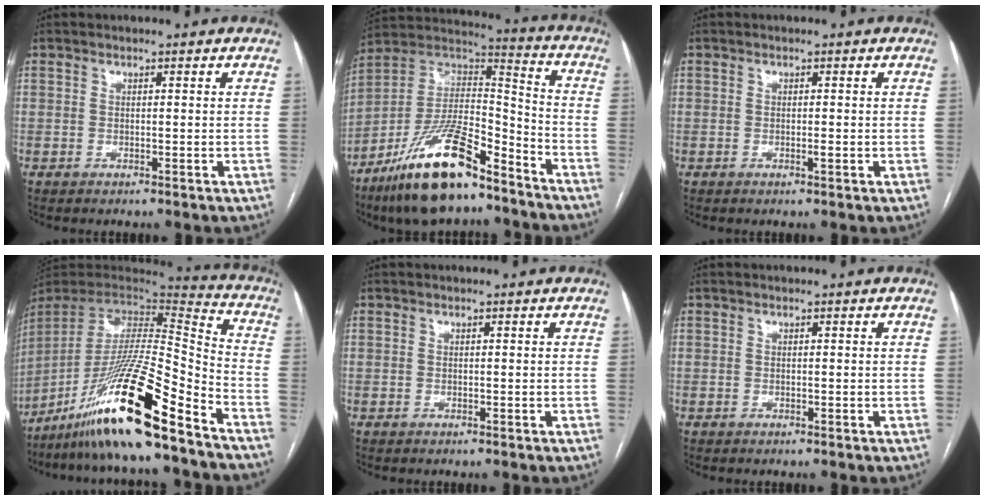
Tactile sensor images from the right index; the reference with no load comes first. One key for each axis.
{"total": 20.3, "fx": -14.0, "fy": 5.7, "fz": 13.4, "tx": -0.259, "ty": 0.009, "tz": -0.250}
{"total": 0.7, "fx": -0.1, "fy": 0.2, "fz": 0.7, "tx": -0.013, "ty": 0.001, "tz": 0.002}
{"total": 23.2, "fx": -16.1, "fy": 0.7, "fz": 16.7, "tx": -0.315, "ty": -0.021, "tz": -0.292}
{"total": 0.0}
{"total": 0.0}